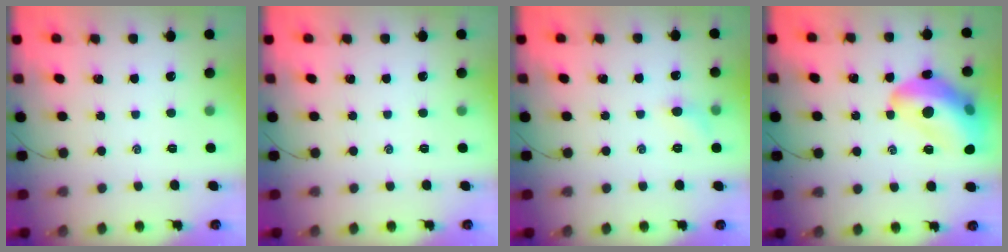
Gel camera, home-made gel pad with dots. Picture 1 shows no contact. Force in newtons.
{"total": 0.0}
{"total": 5.6, "press": 5.3, "slide": 1.8}
{"total": 19.1, "press": 18.9, "slide": 2.7}